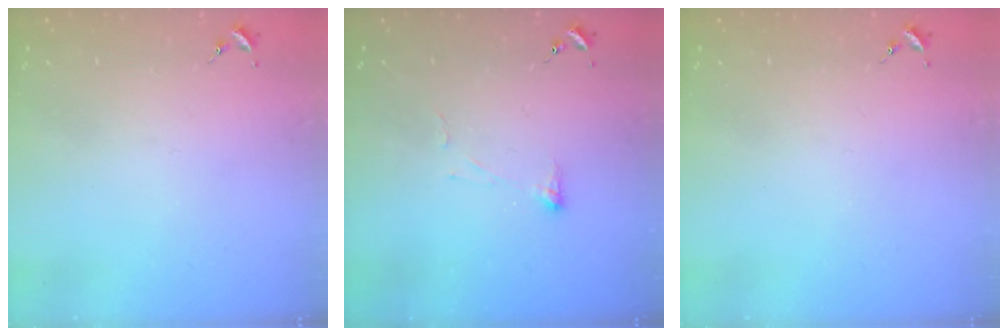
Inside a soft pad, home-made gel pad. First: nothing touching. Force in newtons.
{"total": 3.4, "press": 3.3, "slide": 0.6}
{"total": 0.0}